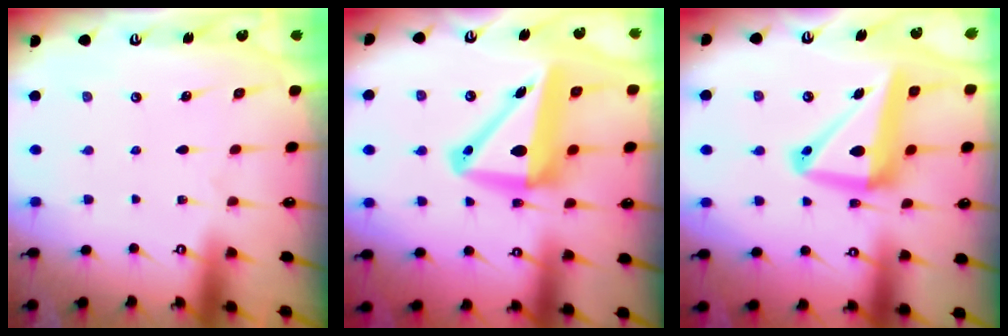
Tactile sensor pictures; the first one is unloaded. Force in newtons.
{"total": 14.0, "press": 13.7, "slide": 2.8}
{"total": 15.2, "press": 15.0, "slide": 2.0}